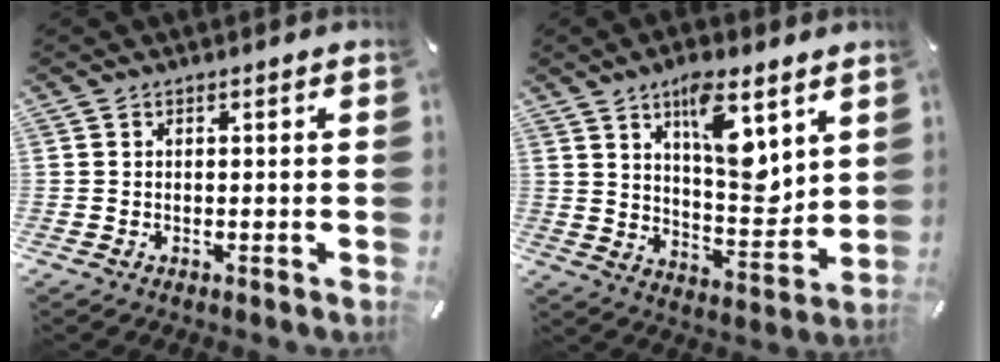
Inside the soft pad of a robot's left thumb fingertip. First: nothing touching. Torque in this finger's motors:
{"motor_torque": [2.19, 2.24, 1.40, -1.37, 0.46]}